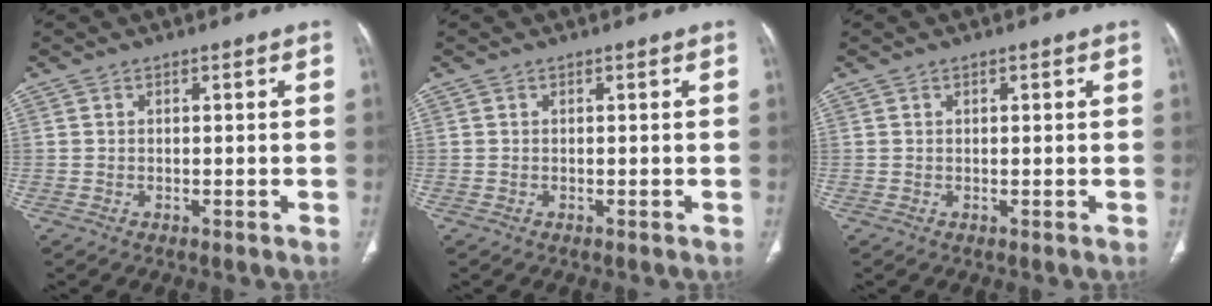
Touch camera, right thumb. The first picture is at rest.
{"total": 0.0}
{"total": 0.6, "force": [0.4, 0.1, 0.4], "torque": [-0.003, 0.000, 0.006]}